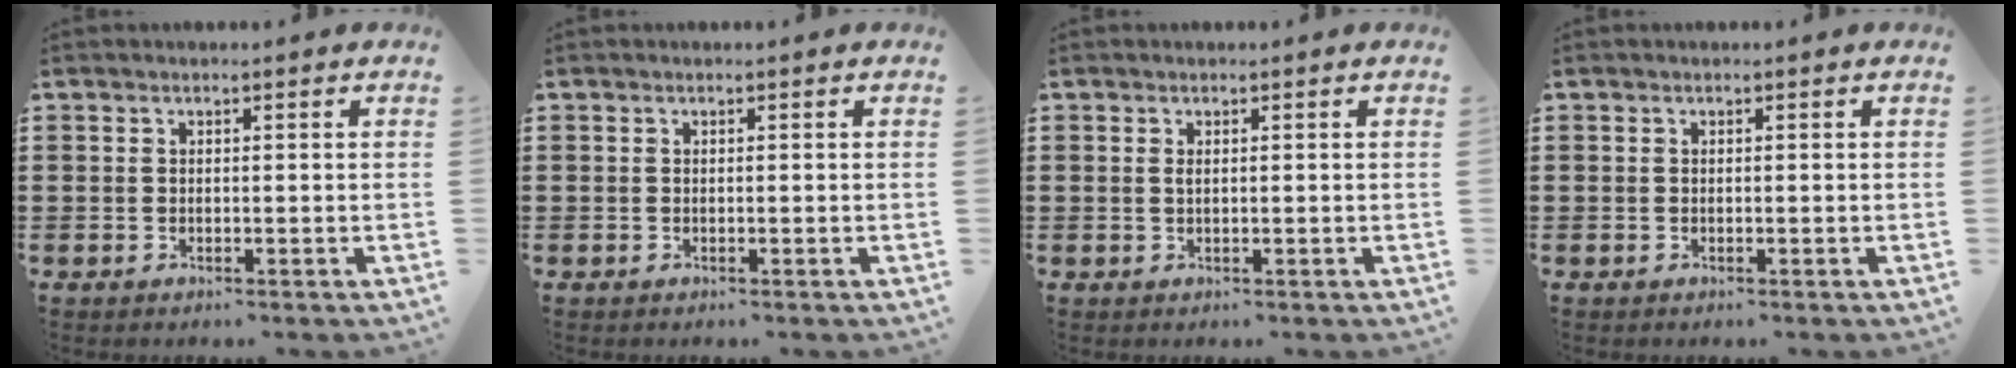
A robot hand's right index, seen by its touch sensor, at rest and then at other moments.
{"total": 0.0}
{"total": 0.7, "force": [0.2, 0.2, 0.6], "torque": [-0.015, 0.000, 0.004]}
{"total": 0.0}